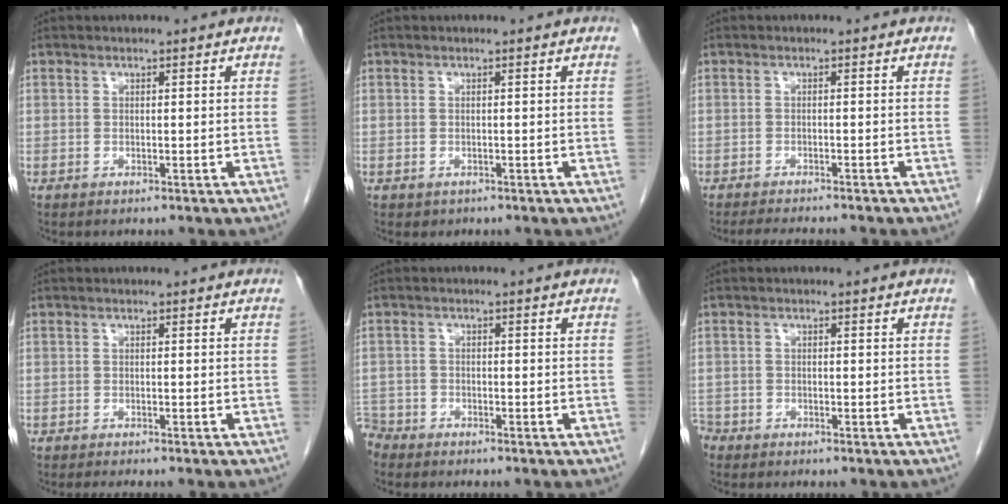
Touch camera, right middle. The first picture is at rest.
{"total": 0.6, "force": [-0.3, 0.5, 0.1], "torque": [-0.006, 0.002, 0.000]}
{"total": 7.0, "force": [-6.3, 0.8, 3.0], "torque": [-0.038, -0.010, -0.088]}
{"total": 2.0, "force": [-1.7, -0.3, 1.0], "torque": [-0.013, -0.002, -0.027]}
{"total": 3.9, "force": [-3.7, 1.3, -0.1], "torque": [0.005, -0.006, -0.073]}
{"total": 2.7, "force": [-2.3, 1.3, 0.3], "torque": [-0.007, -0.001, -0.045]}